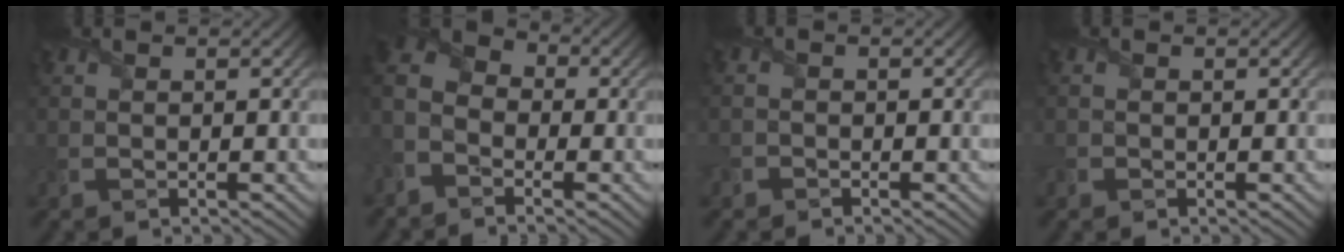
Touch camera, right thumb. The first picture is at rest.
{"total": 7.2, "force": [-3.6, 4.9, 3.9], "torque": [-0.102, -0.007, -0.086]}
{"total": 1.4, "force": [-1.1, 0.7, -0.2], "torque": [0.014, 0.003, -0.027]}
{"total": 0.6, "force": [-0.4, 0.5, -0.1], "torque": [0.002, -0.003, -0.009]}